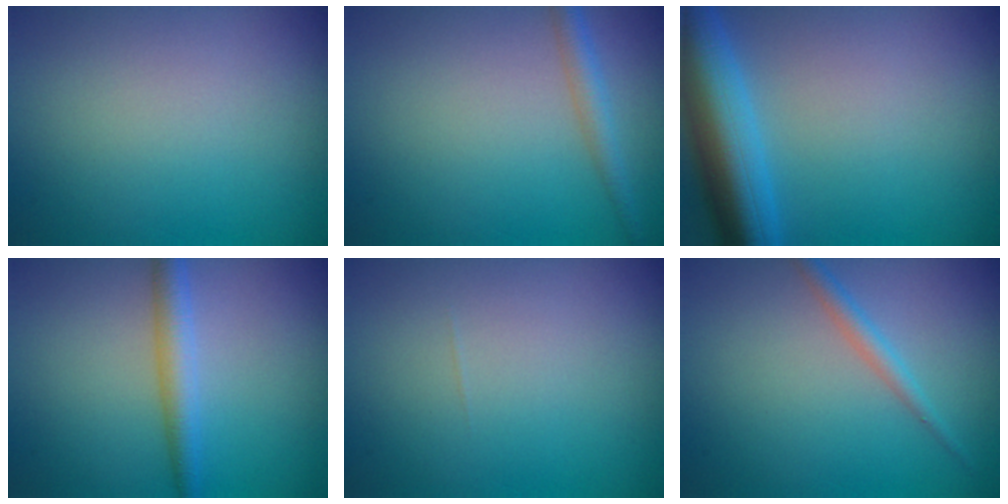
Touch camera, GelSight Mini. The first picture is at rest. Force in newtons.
{"total": 2.1, "press": 2.1, "slide": 0.1}
{"total": 8.1, "press": 8.1, "slide": 0.3}
{"total": 2.5, "press": 2.5, "slide": 0.1}
{"total": 0.0}
{"total": 1.5, "press": 1.5, "slide": 0.1}